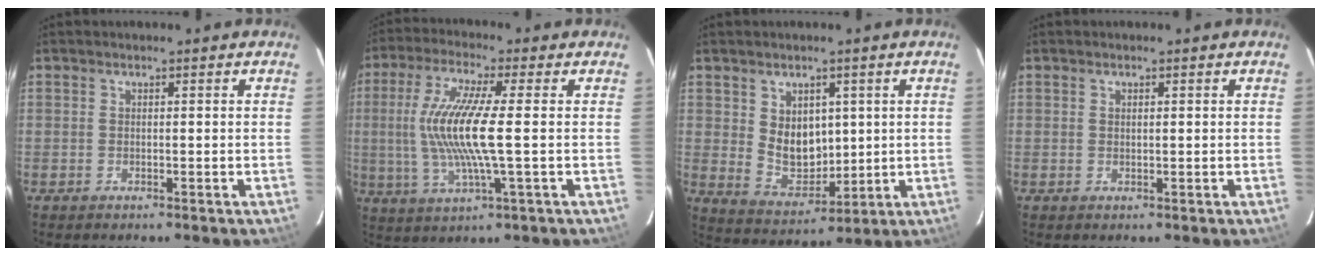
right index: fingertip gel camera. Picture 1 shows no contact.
{"total": 12.7, "force": [-0.1, 0.8, 12.7], "torque": [-0.252, -0.006, 0.001]}
{"total": 8.4, "force": [2.2, 6.3, 5.1], "torque": [-0.090, -0.006, 0.062]}
{"total": 0.6, "force": [0.3, 0.3, 0.4], "torque": [-0.008, 0.003, 0.006]}